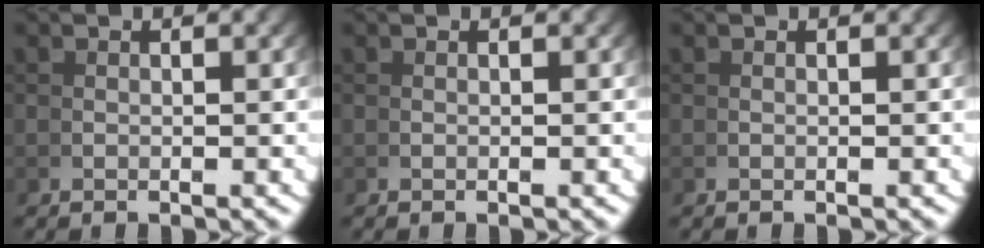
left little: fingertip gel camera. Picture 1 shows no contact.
{"total": 0.0}
{"total": 0.0}